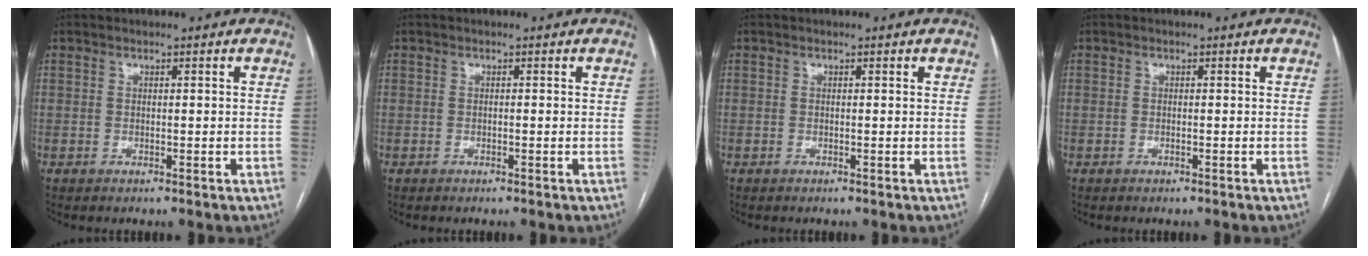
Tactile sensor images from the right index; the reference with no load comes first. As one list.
[{"total": 0.0}, {"total": 0.0}, {"total": 0.0}]